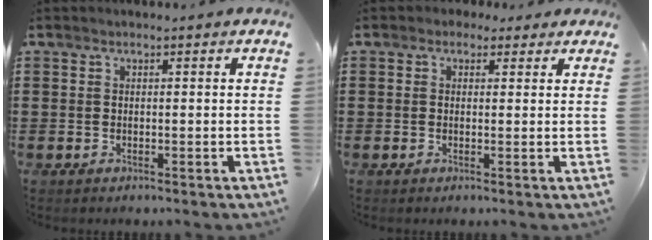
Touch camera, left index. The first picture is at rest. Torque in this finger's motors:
{"motor_torque": [2.14, 0.00, 0.21, -0.04]}